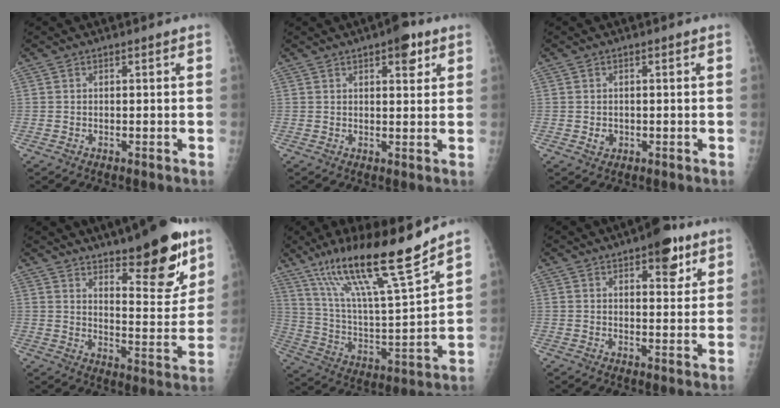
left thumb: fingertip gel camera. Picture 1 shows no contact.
{"total": 5.1, "force": [2.8, 2.1, 3.7], "torque": [-0.033, -0.009, 0.032]}
{"total": 1.7, "force": [-0.2, 1.5, 0.8], "torque": [-0.007, 0.002, 0.002]}
{"total": 18.3, "force": [11.9, 5.8, 12.7], "torque": [-0.138, -0.078, 0.180]}
{"total": 21.5, "force": [14.9, 2.5, 15.2], "torque": [-0.251, -0.063, 0.271]}
{"total": 8.0, "force": [4.6, 3.4, 5.6], "torque": [-0.051, -0.019, 0.058]}